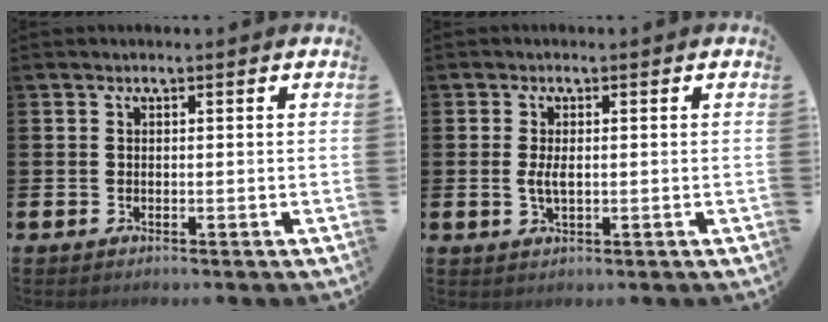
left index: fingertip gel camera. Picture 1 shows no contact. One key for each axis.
{"total": 2.3, "fx": 0.1, "fy": 0.9, "fz": 2.1, "tx": -0.036, "ty": 0.001, "tz": 0.000}